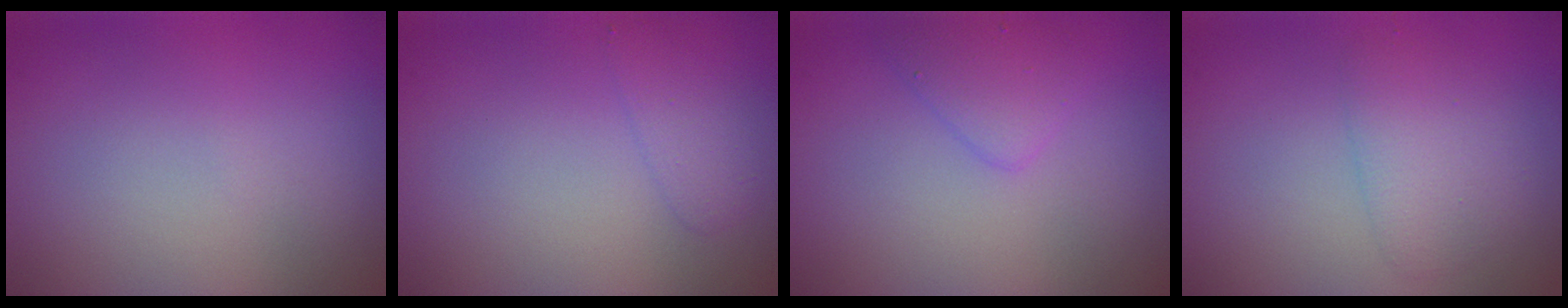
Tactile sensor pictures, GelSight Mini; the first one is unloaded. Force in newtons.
{"total": 1.9, "press": 1.9, "slide": 0.1}
{"total": 2.0, "press": 2.0, "slide": 0.1}
{"total": 2.6, "press": 2.6, "slide": 0.1}